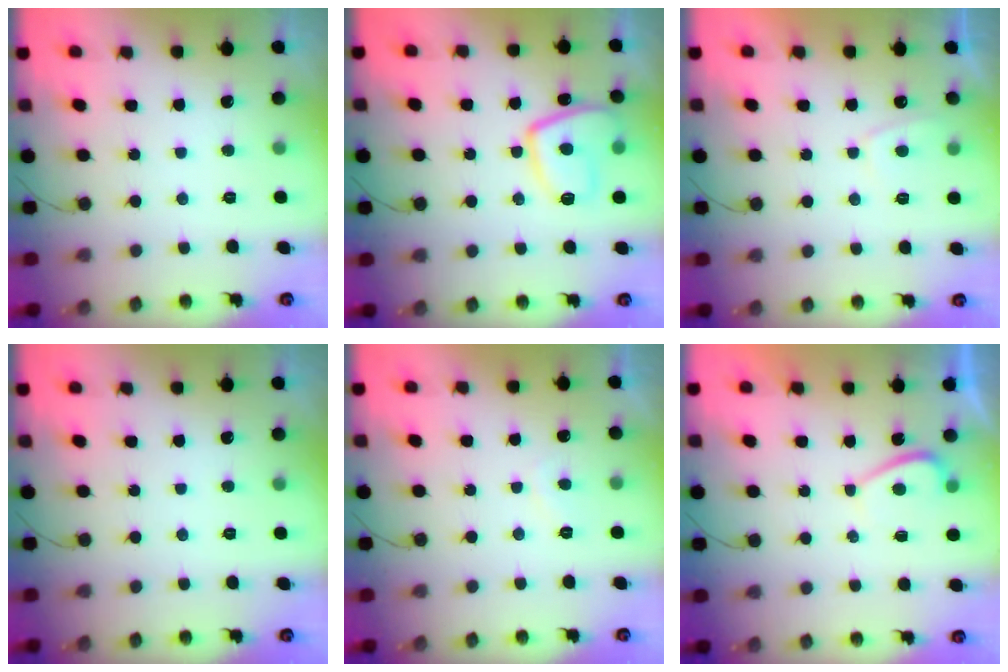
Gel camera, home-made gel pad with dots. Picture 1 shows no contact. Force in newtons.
{"total": 10.8, "press": 10.7, "slide": 1.2}
{"total": 1.9, "press": 1.8, "slide": 0.7}
{"total": 0.0}
{"total": 1.3, "press": 1.1, "slide": 0.7}
{"total": 2.3, "press": 2.1, "slide": 0.7}